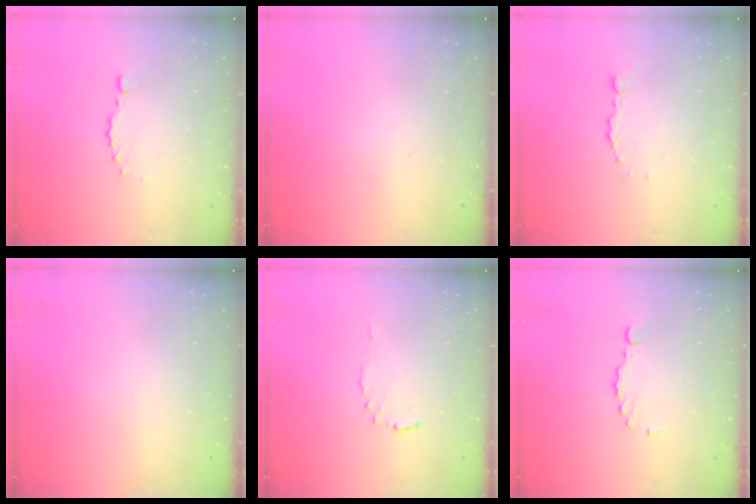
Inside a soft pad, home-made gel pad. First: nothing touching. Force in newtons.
{"total": 0.0}
{"total": 2.0, "press": 2.0, "slide": 0.3}
{"total": 0.0}
{"total": 4.5, "press": 4.5, "slide": 0.7}
{"total": 1.3, "press": 1.3, "slide": 0.3}